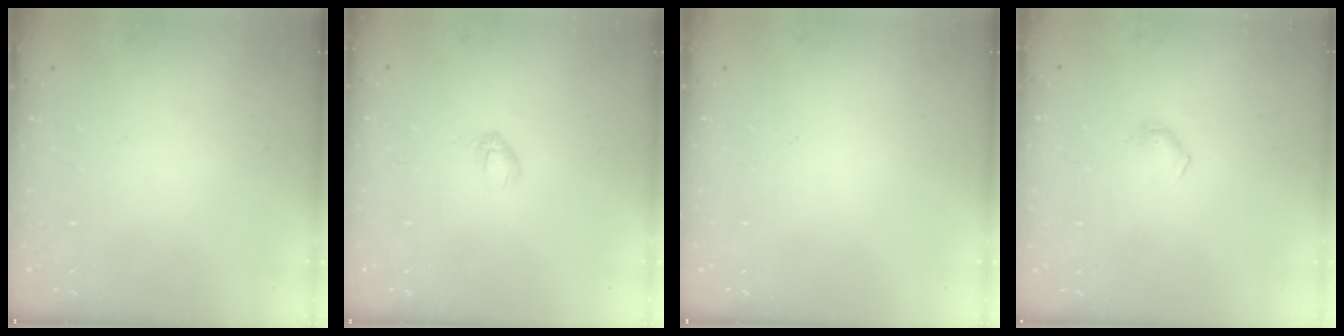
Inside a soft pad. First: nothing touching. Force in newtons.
{"total": 2.8, "press": 2.7, "slide": 0.7}
{"total": 0.0}
{"total": 4.2, "press": 4.1, "slide": 0.8}